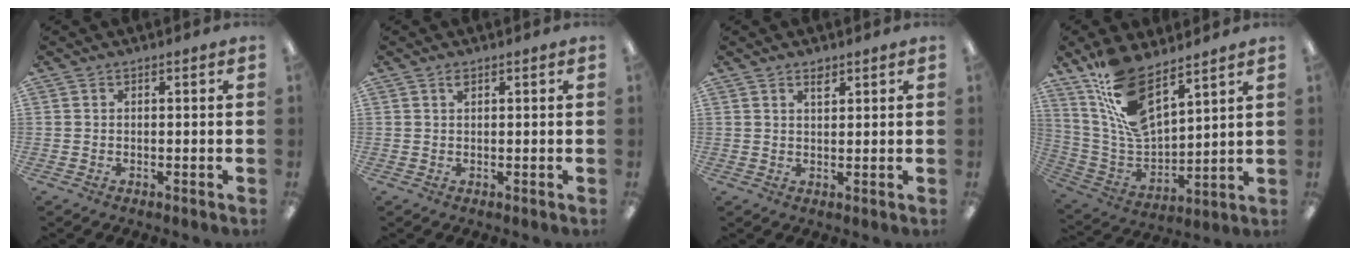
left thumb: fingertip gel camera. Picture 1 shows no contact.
{"total": 1.0, "force": [0.7, 0.3, 0.6], "torque": [-0.014, 0.003, 0.012]}
{"total": 2.0, "force": [1.6, 0.8, 1.0], "torque": [-0.015, -0.004, 0.028]}
{"total": 14.9, "force": [10.5, 5.4, 9.1], "torque": [-0.192, -0.063, 0.193]}